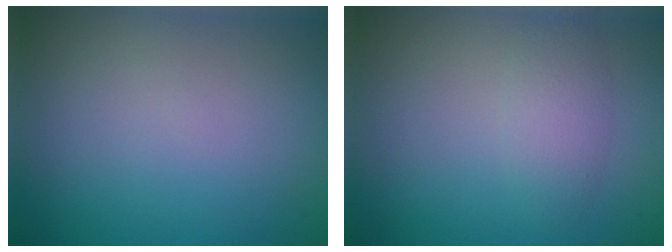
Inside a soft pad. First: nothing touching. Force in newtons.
{"total": 2.2, "press": 2.2, "slide": 0.1}